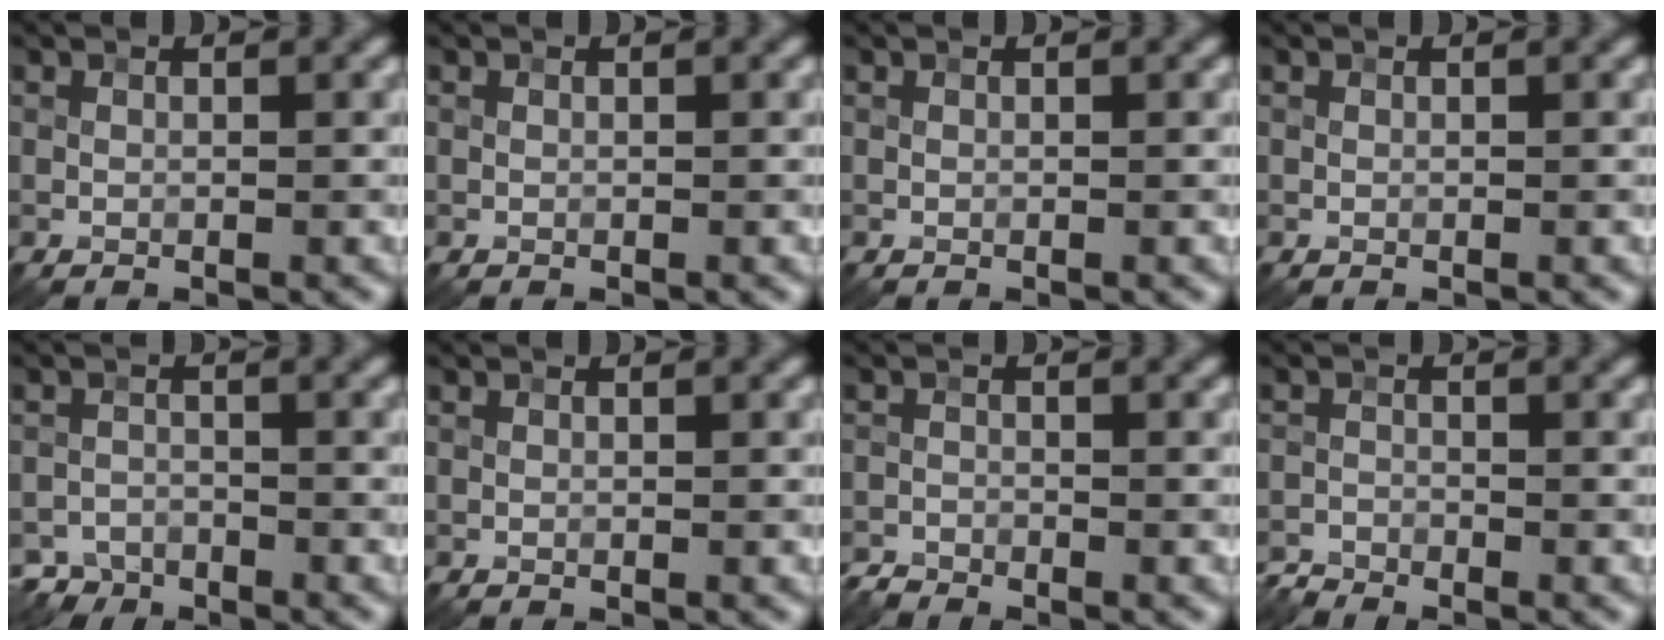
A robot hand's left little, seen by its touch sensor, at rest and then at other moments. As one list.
[{"total": 0.0}, {"total": 0.0}, {"total": 0.0}, {"total": 3.6, "force": [-3.1, 1.8, 0.4], "torque": [0.001, -0.004, -0.053]}, {"total": 0.0}, {"total": 1.6, "force": [-1.5, 0.3, 0.1], "torque": [-0.004, -0.001, -0.036]}, {"total": 1.9, "force": [-1.9, 0.3, 0.2], "torque": [-0.007, -0.002, -0.046]}]